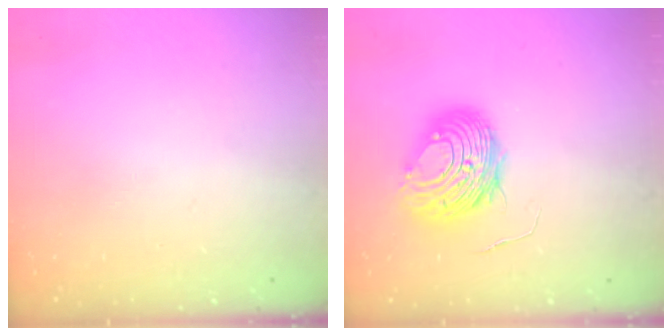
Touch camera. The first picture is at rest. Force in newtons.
{"total": 10.3, "press": 10.3, "slide": 1.0}